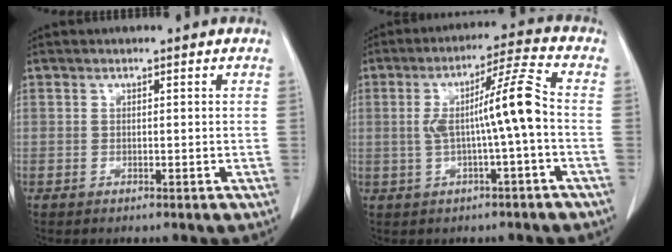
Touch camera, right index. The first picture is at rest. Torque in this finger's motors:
{"motor_torque": [1.54, -0.27, 0.68, 0.17]}